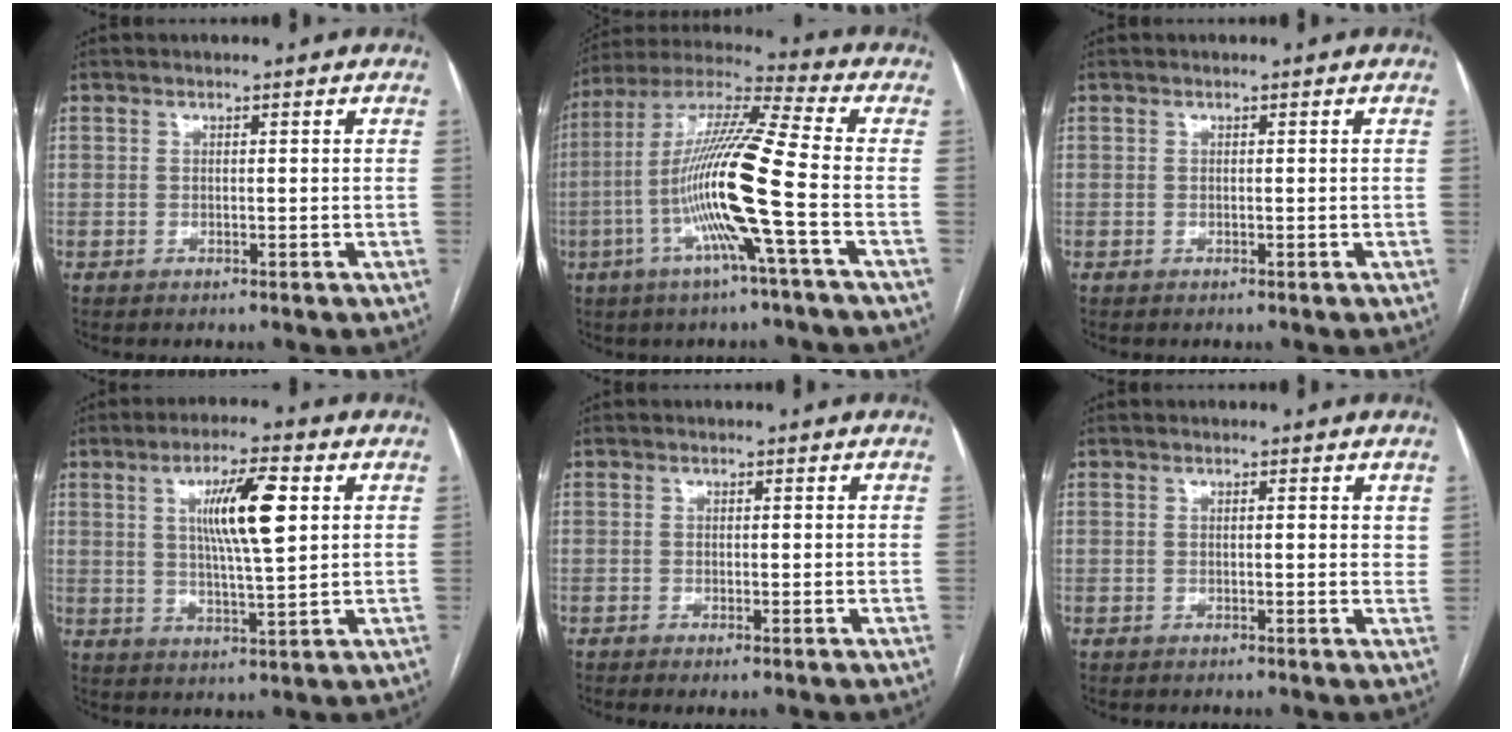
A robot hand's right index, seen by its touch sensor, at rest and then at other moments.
{"total": 16.0, "force": [-4.2, -1.0, 15.4], "torque": [-0.300, -0.002, -0.091]}
{"total": 0.0}
{"total": 10.0, "force": [2.8, 1.1, 9.5], "torque": [-0.163, 0.003, 0.049]}
{"total": 1.4, "force": [-0.4, 0.2, 1.3], "torque": [-0.021, -0.004, -0.002]}
{"total": 1.6, "force": [0.9, 0.5, 1.3], "torque": [-0.016, 0.000, 0.008]}